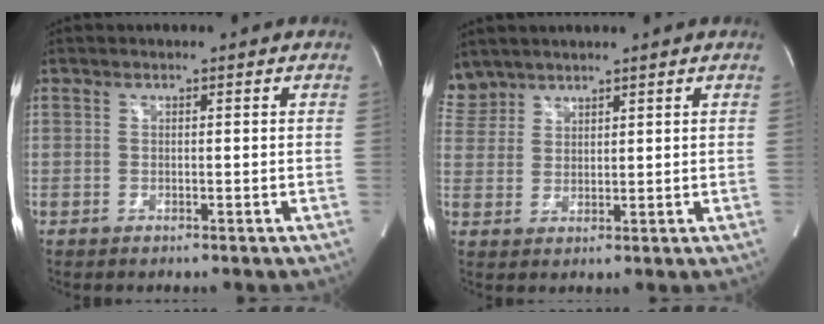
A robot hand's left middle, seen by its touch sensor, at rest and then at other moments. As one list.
[{"total": 4.4, "force": [4.0, 1.8, -0.3], "torque": [0.004, 0.012, 0.088]}]